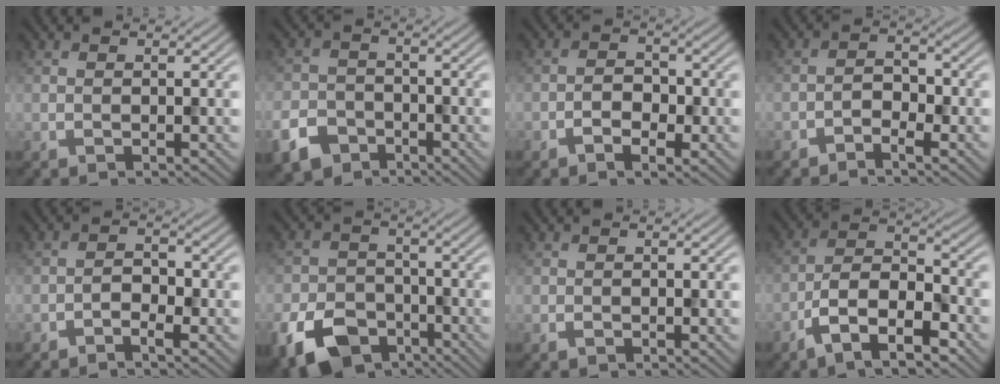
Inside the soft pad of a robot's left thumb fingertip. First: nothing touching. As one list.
[{"total": 6.1, "force": [-4.0, 4.1, 2.2], "torque": [-0.057, -0.008, -0.084]}, {"total": 3.2, "force": [-1.6, 1.9, 2.0], "torque": [-0.032, 0.005, -0.032]}, {"total": 2.4, "force": [-1.7, 1.1, 1.3], "torque": [-0.020, 0.008, -0.039]}, {"total": 2.3, "force": [-1.5, 1.0, 1.5], "torque": [-0.023, 0.007, -0.033]}, {"total": 9.8, "force": [-5.7, 6.3, 4.9], "torque": [-0.117, -0.021, -0.111]}, {"total": 0.6, "force": [-0.3, 0.4, 0.3], "torque": [-0.009, -0.001, -0.006]}, {"total": 8.5, "force": [-5.3, 3.1, 5.9], "torque": [-0.104, 0.008, -0.113]}]